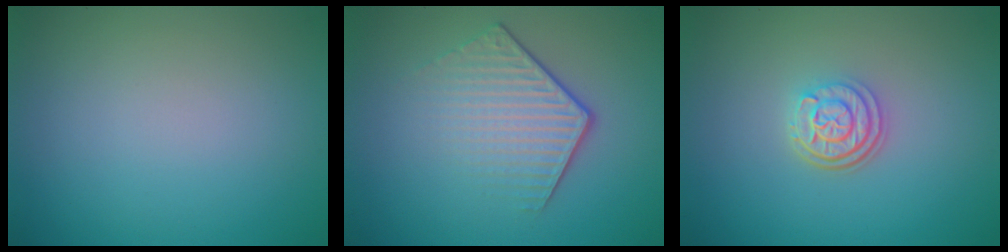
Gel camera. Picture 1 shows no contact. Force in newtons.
{"total": 4.3, "press": 3.0, "slide": 3.0}
{"total": 3.0, "press": 2.4, "slide": 1.7}